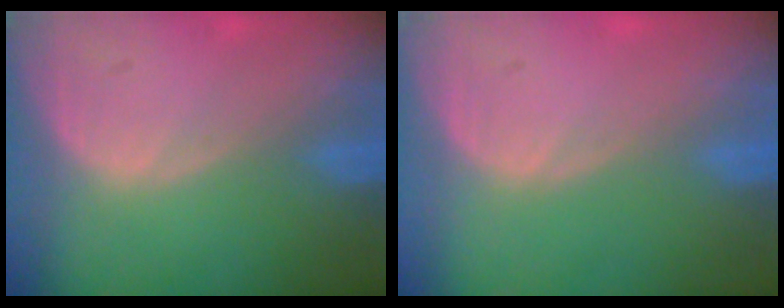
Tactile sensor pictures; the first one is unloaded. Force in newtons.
{"total": 0.0}